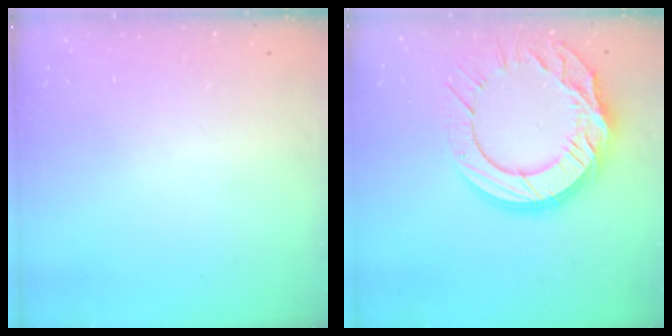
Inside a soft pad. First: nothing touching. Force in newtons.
{"total": 20.4, "press": 20.3, "slide": 2.0}